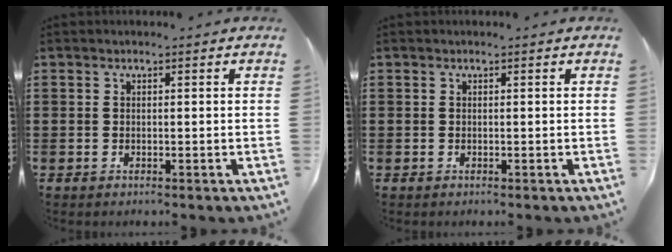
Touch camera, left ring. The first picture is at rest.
{"total": 0.0}